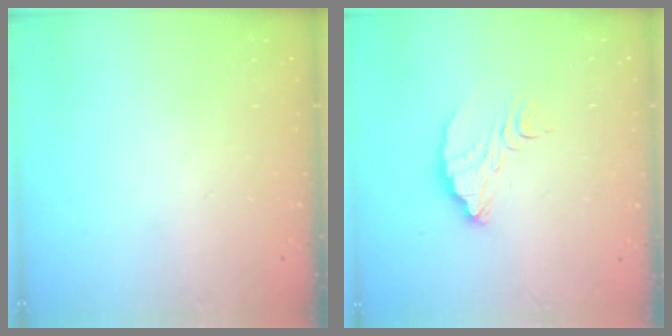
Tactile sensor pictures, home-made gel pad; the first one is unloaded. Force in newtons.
{"total": 8.9, "press": 8.9, "slide": 0.7}